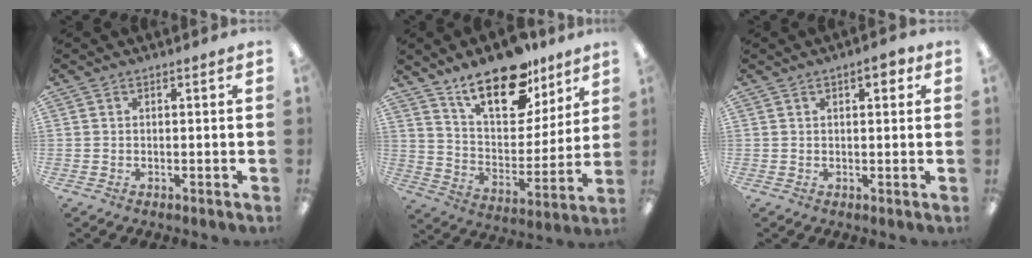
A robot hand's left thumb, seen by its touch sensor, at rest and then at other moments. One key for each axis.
{"total": 19.1, "fx": 13.5, "fy": 8.9, "fz": 10.3, "tx": -0.166, "ty": -0.075, "tz": 0.235}
{"total": 3.8, "fx": 1.9, "fy": 1.5, "fz": 3.0, "tx": -0.037, "ty": -0.004, "tz": 0.027}